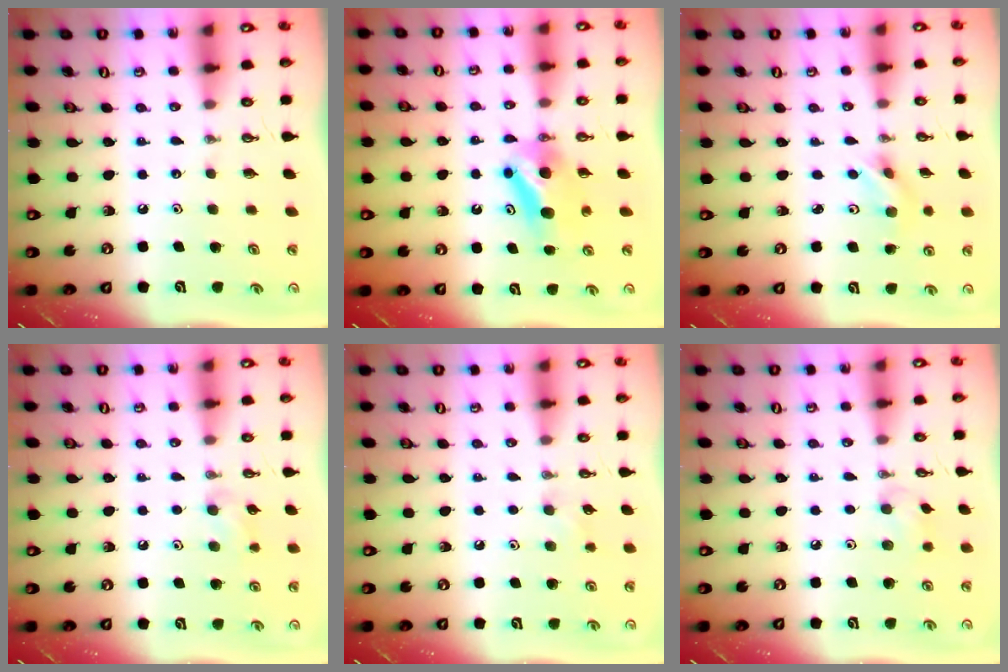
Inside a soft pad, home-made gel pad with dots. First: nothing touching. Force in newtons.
{"total": 8.0, "press": 6.8, "slide": 4.1}
{"total": 4.4, "press": 3.7, "slide": 2.4}
{"total": 7.8, "press": 7.0, "slide": 3.6}
{"total": 6.3, "press": 5.8, "slide": 2.5}
{"total": 6.4, "press": 6.1, "slide": 2.0}